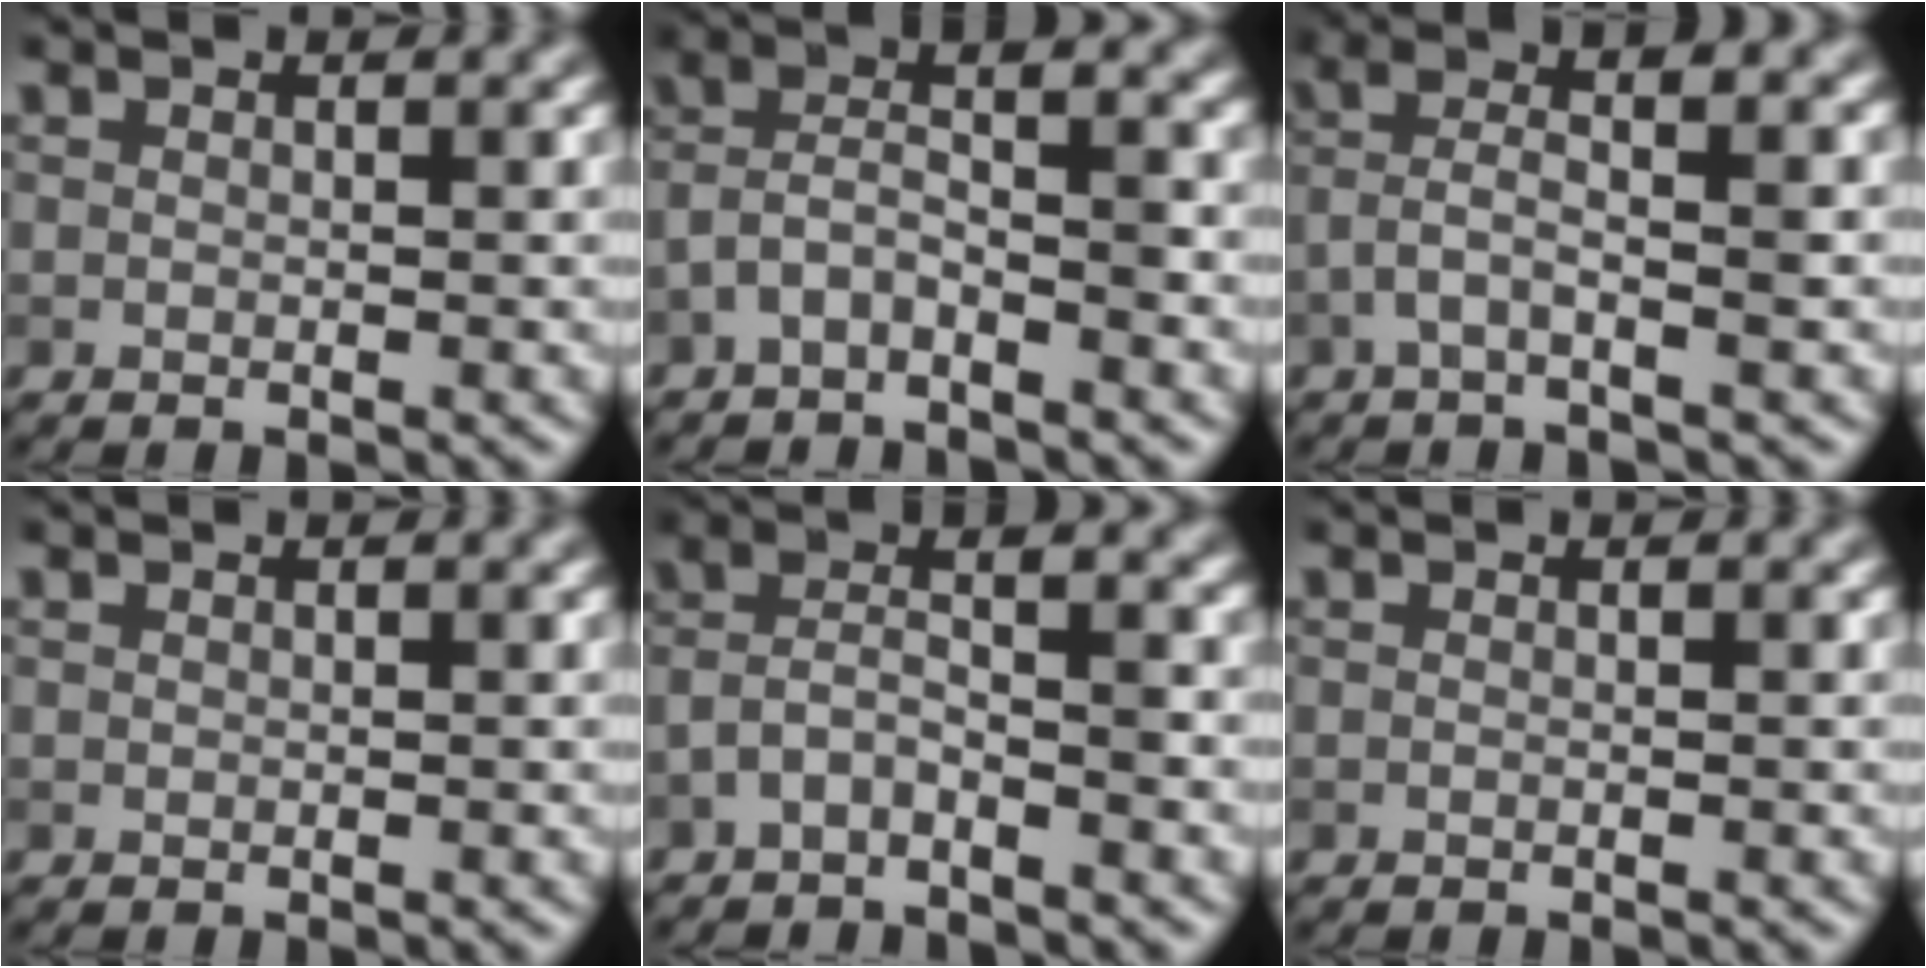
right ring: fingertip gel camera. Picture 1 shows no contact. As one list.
[{"total": 3.9, "force": [-1.8, 1.4, 3.1], "torque": [-0.065, 0.018, -0.044]}, {"total": 4.0, "force": [-0.6, 0.8, 3.8], "torque": [-0.082, 0.021, -0.019]}, {"total": 0.0}, {"total": 3.5, "force": [-1.7, 1.2, 2.8], "torque": [-0.061, 0.014, -0.040]}, {"total": 0.0}]